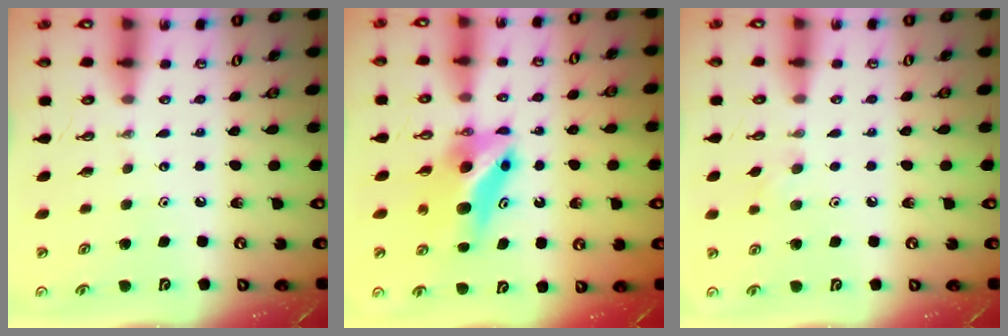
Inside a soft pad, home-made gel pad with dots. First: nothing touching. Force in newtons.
{"total": 6.6, "press": 6.5, "slide": 0.8}
{"total": 5.8, "press": 5.7, "slide": 1.2}